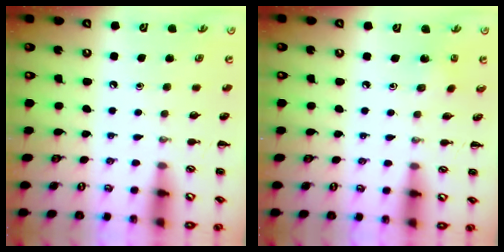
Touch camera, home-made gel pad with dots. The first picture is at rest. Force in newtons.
{"total": 1.1, "press": 1.0, "slide": 0.5}